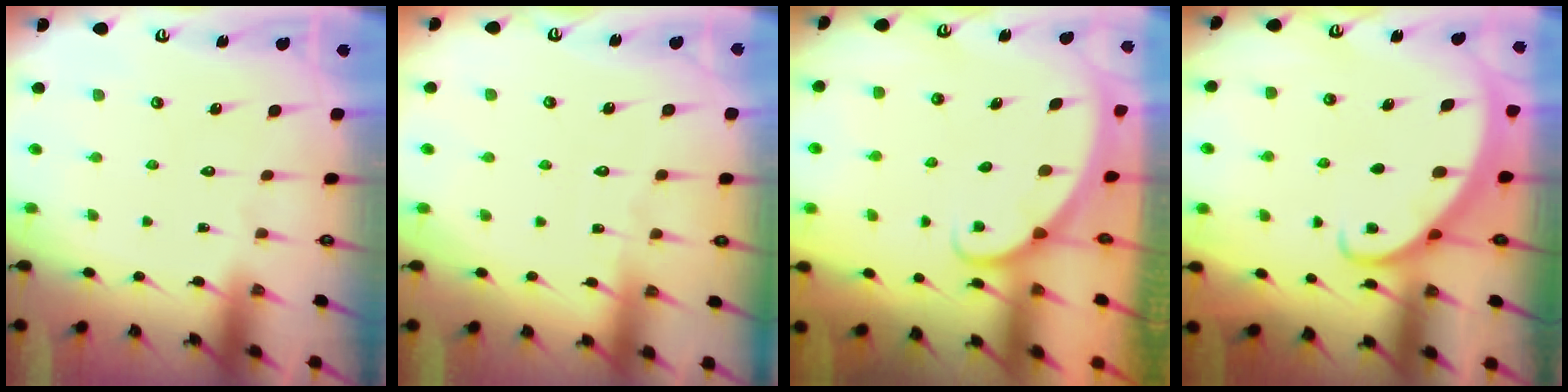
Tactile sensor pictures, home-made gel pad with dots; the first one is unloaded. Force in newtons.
{"total": 3.0, "press": 3.0, "slide": 0.2}
{"total": 1.7, "press": 1.7, "slide": 0.1}
{"total": 2.6, "press": 2.6, "slide": 0.1}